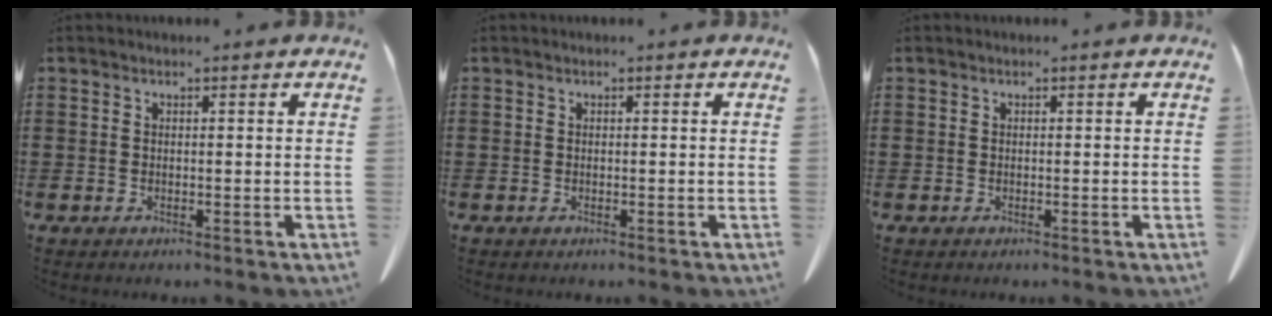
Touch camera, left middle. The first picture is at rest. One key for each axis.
{"total": 0.0}
{"total": 0.0}